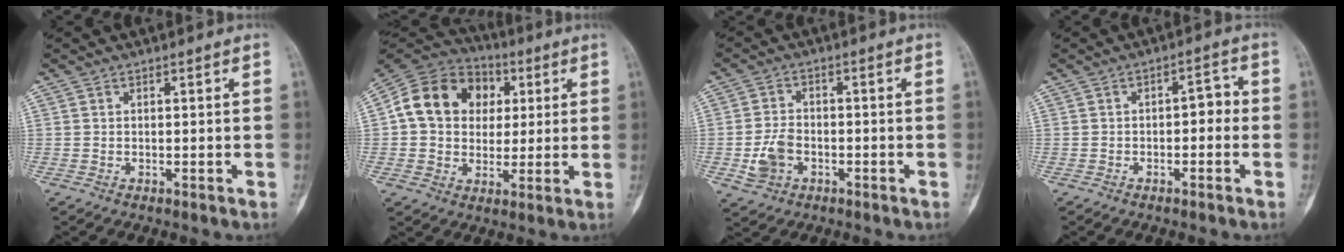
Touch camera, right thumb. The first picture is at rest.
{"total": 16.2, "force": [3.0, 13.4, 8.7], "torque": [-0.127, 0.018, 0.045]}
{"total": 5.8, "force": [-1.8, 4.2, 3.6], "torque": [-0.066, 0.011, -0.033]}
{"total": 3.6, "force": [-0.6, 2.0, 3.0], "torque": [-0.025, 0.024, -0.017]}